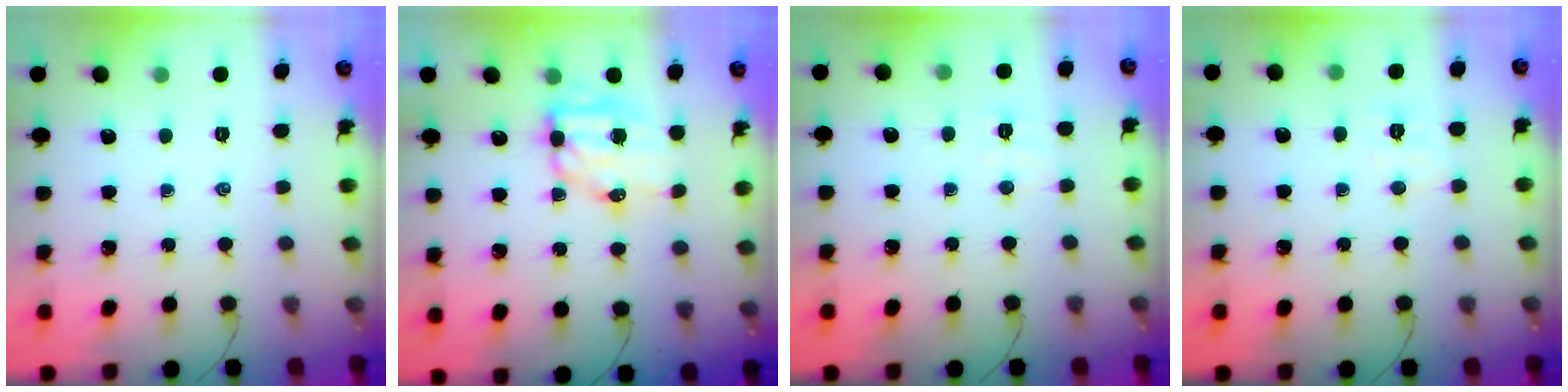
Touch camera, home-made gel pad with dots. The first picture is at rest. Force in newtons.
{"total": 8.5, "press": 8.3, "slide": 1.7}
{"total": 3.4, "press": 3.3, "slide": 1.0}
{"total": 3.6, "press": 3.5, "slide": 0.8}